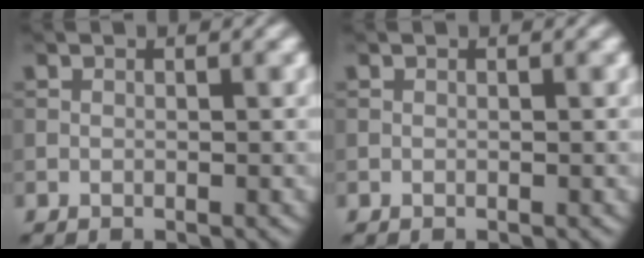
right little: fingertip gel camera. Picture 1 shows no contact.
{"total": 0.0}